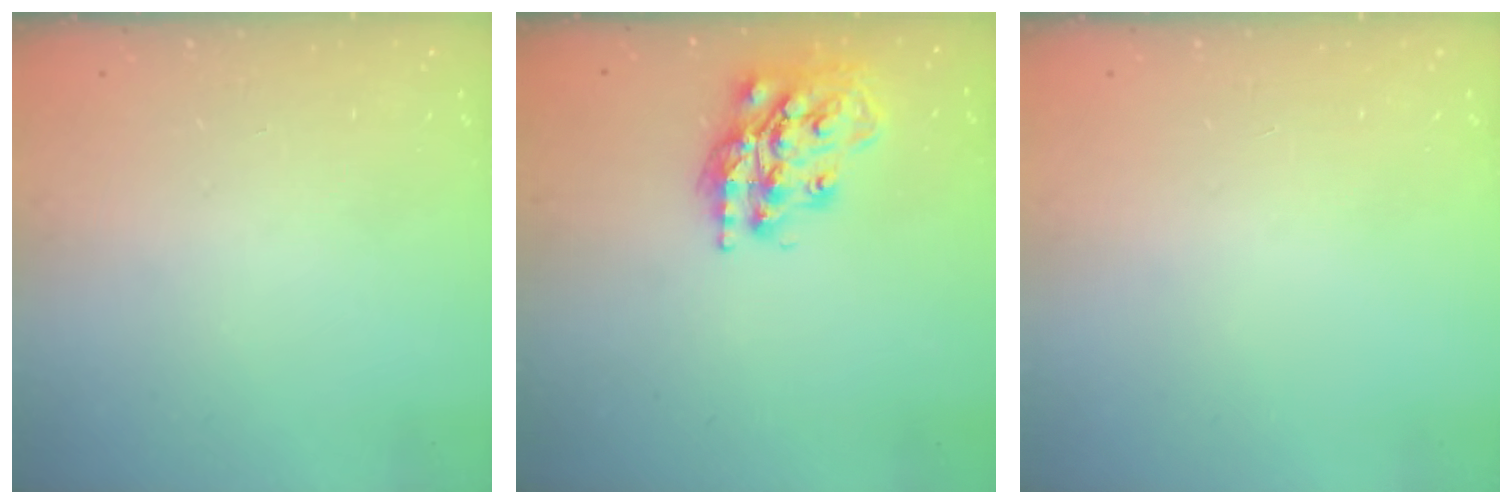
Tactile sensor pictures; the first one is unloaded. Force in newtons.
{"total": 16.6, "press": 16.5, "slide": 1.1}
{"total": 0.0}